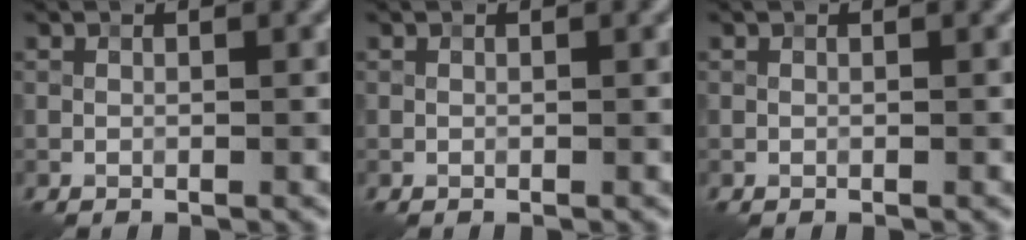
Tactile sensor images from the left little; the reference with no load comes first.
{"total": 0.0}
{"total": 0.0}